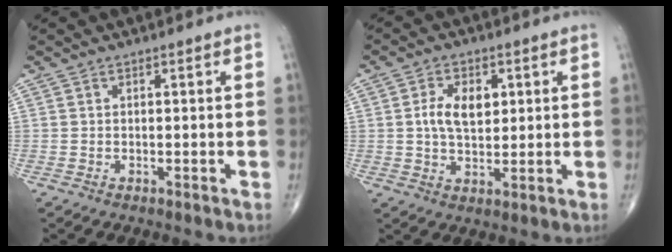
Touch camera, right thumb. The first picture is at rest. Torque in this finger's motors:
{"motor_torque": [0.02, 0.02, 0.36, 0.02, 0.09]}